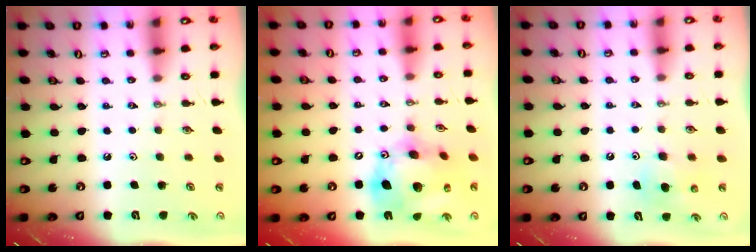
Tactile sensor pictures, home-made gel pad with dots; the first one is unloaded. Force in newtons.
{"total": 20.4, "press": 20.2, "slide": 3.3}
{"total": 5.2, "press": 5.1, "slide": 0.9}